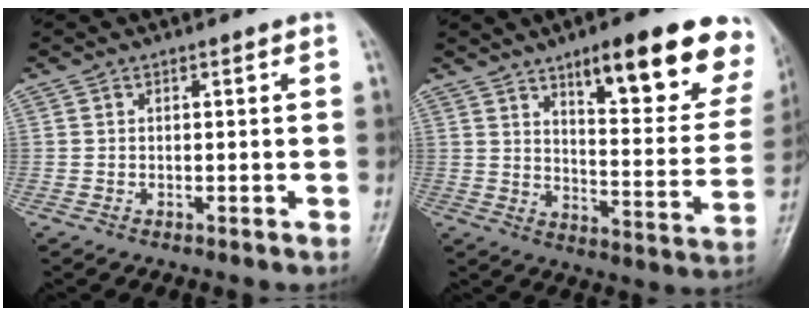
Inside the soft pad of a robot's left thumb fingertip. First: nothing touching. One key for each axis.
{"total": 20.8, "fx": 12.6, "fy": 6.3, "fz": 15.4, "tx": -0.154, "ty": -0.052, "tz": 0.176}